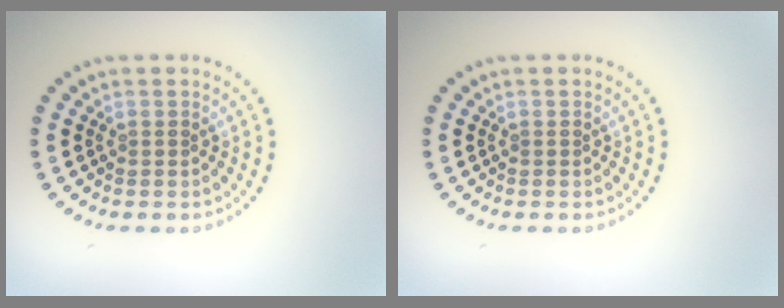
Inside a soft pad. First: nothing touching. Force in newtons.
{"total": 0.0}